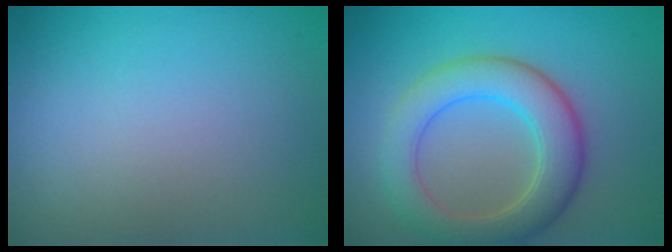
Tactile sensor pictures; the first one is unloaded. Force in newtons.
{"total": 6.1, "press": 6.1, "slide": 0.2}